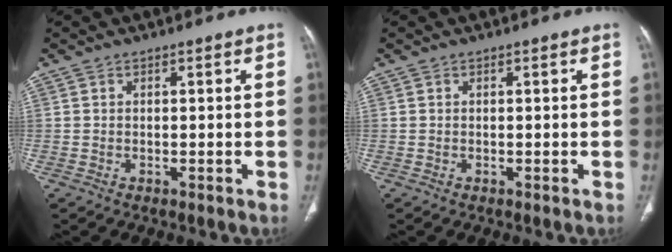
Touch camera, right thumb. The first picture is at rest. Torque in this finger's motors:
{"motor_torque": [0.10, 0.11, 0.19, -0.09, 0.04]}